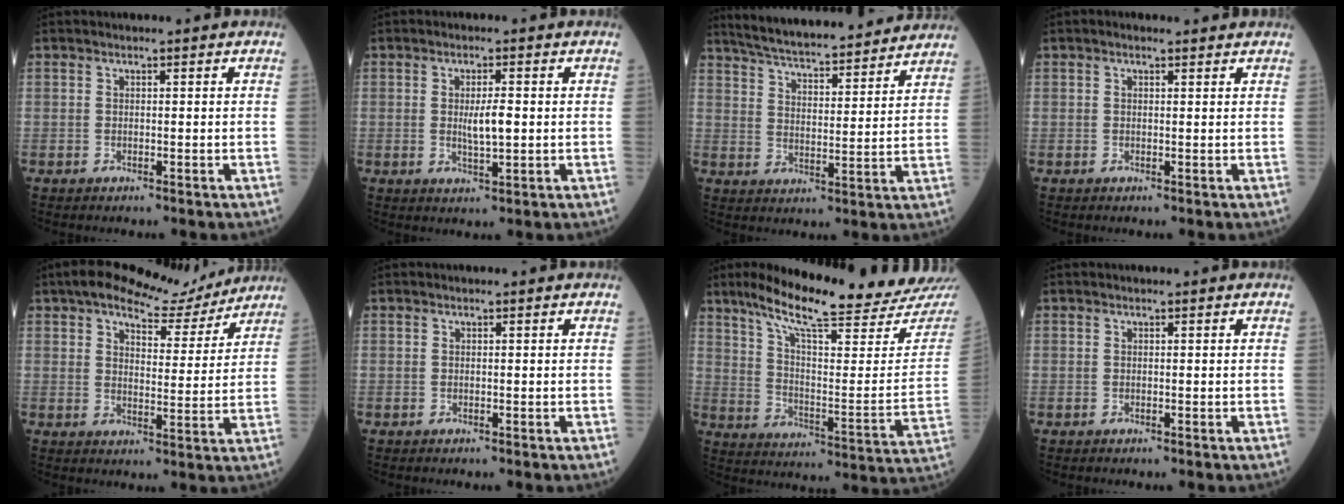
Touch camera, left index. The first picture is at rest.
{"total": 3.8, "force": [0.0, 0.7, 3.7], "torque": [-0.067, -0.005, 0.002]}
{"total": 20.9, "force": [18.9, 2.7, 8.4], "torque": [-0.132, 0.015, 0.269]}
{"total": 1.2, "force": [0.9, 0.4, 0.7], "torque": [-0.017, 0.010, 0.011]}
{"total": 10.6, "force": [9.3, 3.1, 4.1], "torque": [-0.059, 0.011, 0.126]}
{"total": 0.0}
{"total": 23.6, "force": [20.5, 0.8, 11.7], "torque": [-0.184, -0.069, 0.282]}
{"total": 0.0}